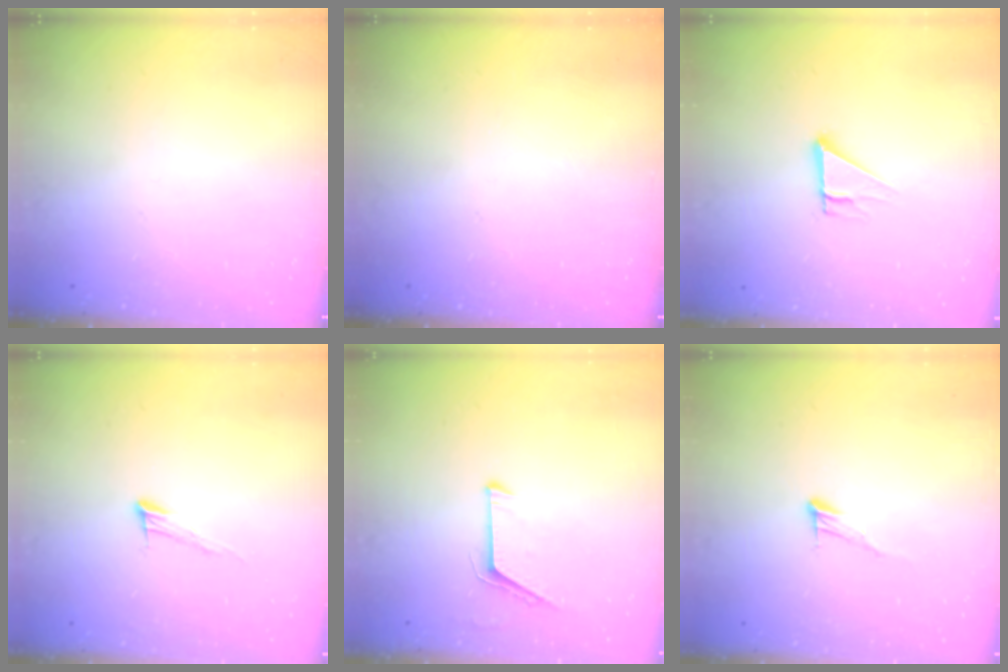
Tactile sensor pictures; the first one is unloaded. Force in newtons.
{"total": 0.0}
{"total": 3.1, "press": 3.1, "slide": 0.1}
{"total": 6.4, "press": 6.4, "slide": 0.4}
{"total": 5.7, "press": 5.7, "slide": 0.5}
{"total": 6.5, "press": 6.5, "slide": 0.4}